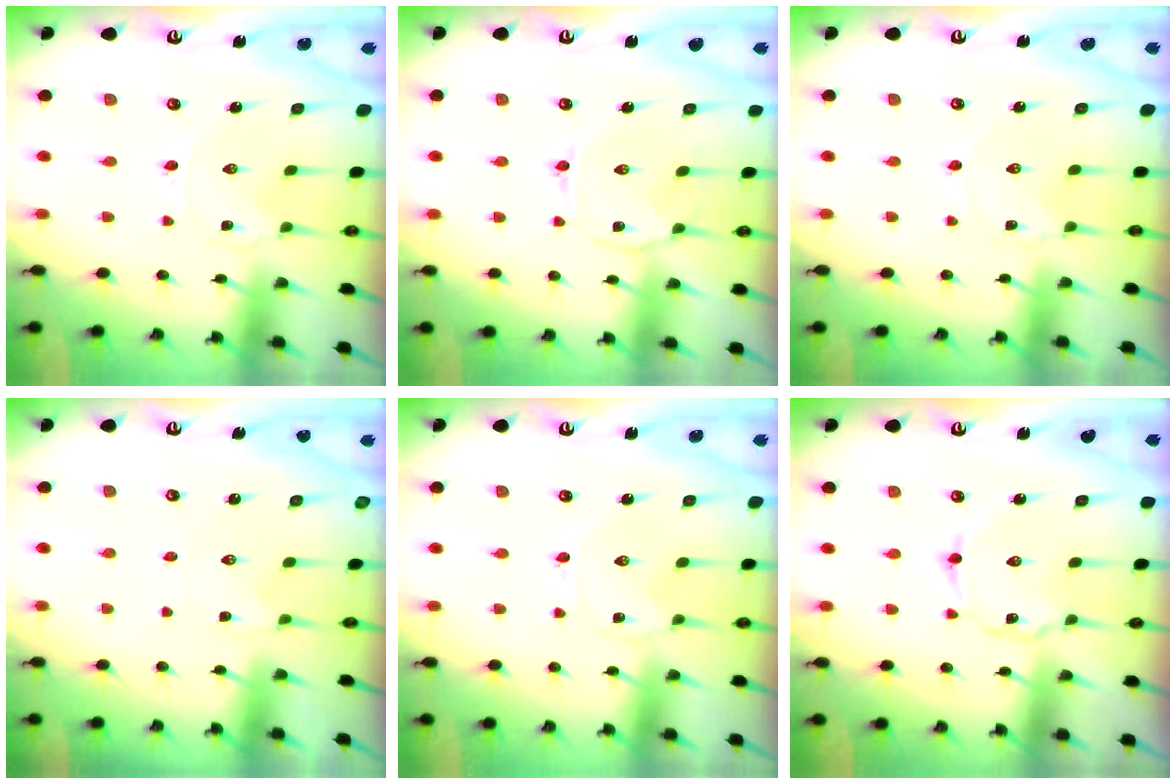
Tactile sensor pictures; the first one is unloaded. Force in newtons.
{"total": 1.9, "press": 1.9, "slide": 0.3}
{"total": 1.6, "press": 1.6, "slide": 0.3}
{"total": 1.4, "press": 1.4, "slide": 0.3}
{"total": 0.0}
{"total": 3.7, "press": 3.7, "slide": 0.3}